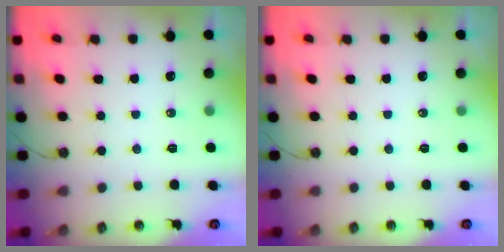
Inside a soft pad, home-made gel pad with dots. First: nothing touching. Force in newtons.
{"total": 0.0}